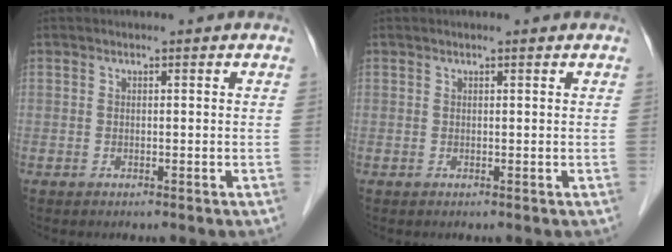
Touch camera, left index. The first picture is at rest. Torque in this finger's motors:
{"motor_torque": [0.28, -0.29, 0.02, 0.01]}